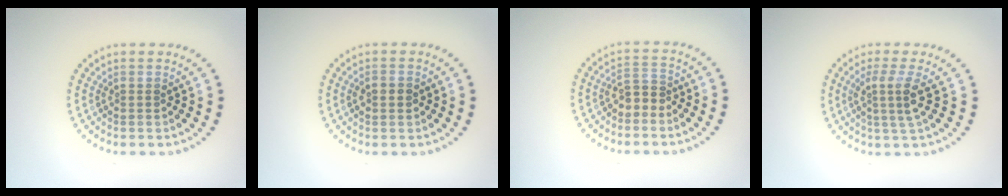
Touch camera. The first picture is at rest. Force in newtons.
{"total": 1.5, "press": 1.5, "slide": 0.3}
{"total": 2.0, "press": 1.8, "slide": 0.8}
{"total": 3.0, "press": 2.2, "slide": 2.0}